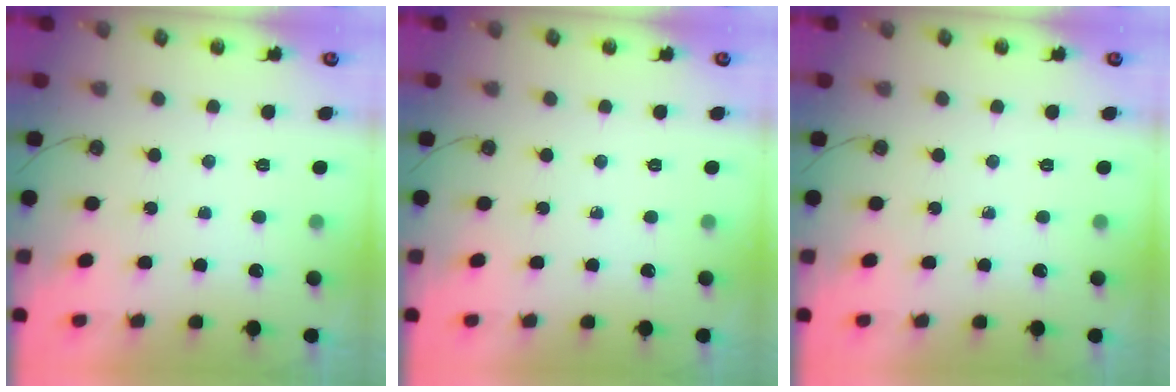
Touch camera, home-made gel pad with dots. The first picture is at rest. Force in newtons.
{"total": 0.0}
{"total": 0.0}